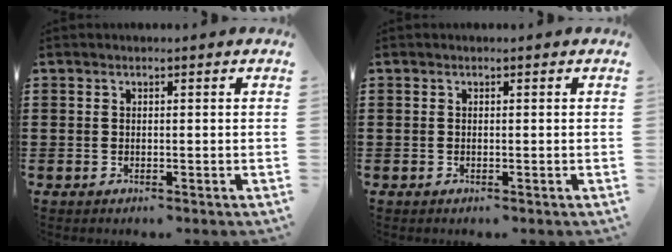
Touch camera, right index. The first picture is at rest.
{"total": 0.0}